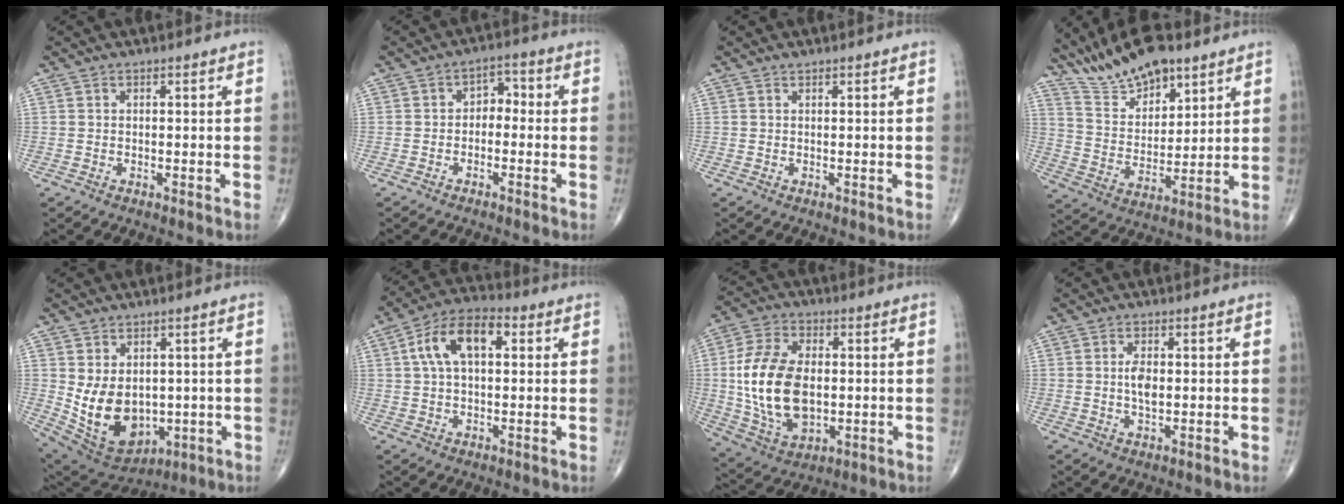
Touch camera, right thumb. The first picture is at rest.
{"total": 3.7, "force": [-0.7, 2.6, 2.6], "torque": [-0.019, 0.026, -0.024]}
{"total": 0.0}
{"total": 14.3, "force": [10.9, 5.5, 7.4], "torque": [-0.104, -0.051, 0.204]}
{"total": 13.0, "force": [-0.4, 9.3, 9.1], "torque": [-0.130, -0.008, 0.030]}
{"total": 11.4, "force": [2.7, 6.1, 9.2], "torque": [-0.167, 0.028, 0.040]}
{"total": 17.8, "force": [0.0, 10.9, 14.1], "torque": [-0.266, -0.002, 0.010]}
{"total": 3.6, "force": [0.2, 1.7, 3.2], "torque": [-0.057, -0.004, 0.003]}